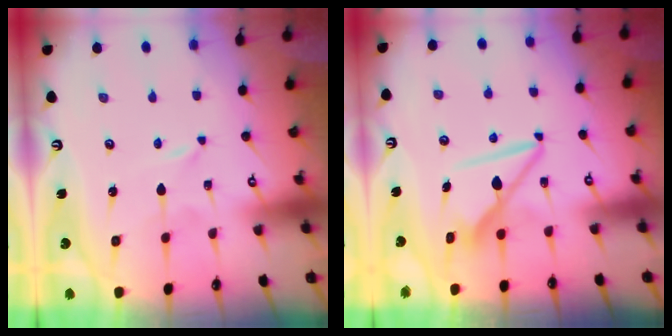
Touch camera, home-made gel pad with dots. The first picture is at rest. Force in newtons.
{"total": 10.2, "press": 10.2, "slide": 0.6}